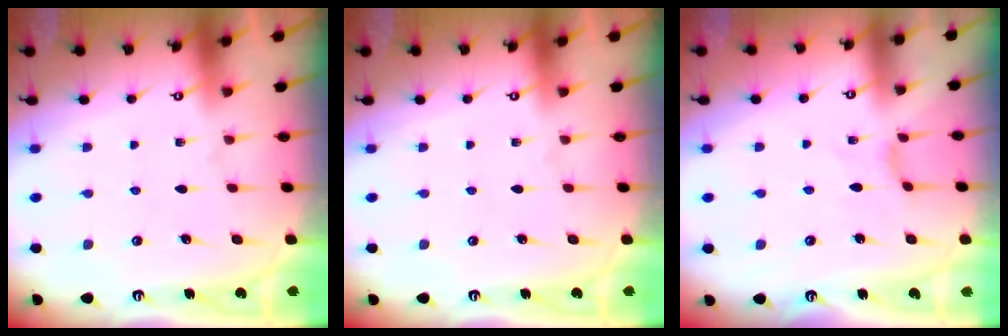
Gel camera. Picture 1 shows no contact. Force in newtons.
{"total": 0.0}
{"total": 0.0}